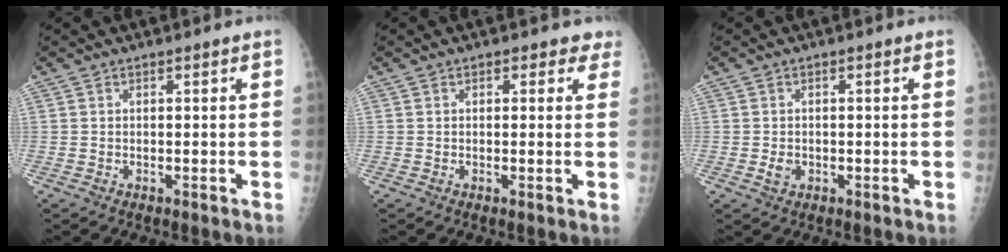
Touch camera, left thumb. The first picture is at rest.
{"total": 2.5, "force": [1.6, 1.7, 0.9], "torque": [0.021, -0.004, 0.010]}
{"total": 1.8, "force": [-0.6, 1.4, 1.0], "torque": [-0.011, 0.002, -0.006]}